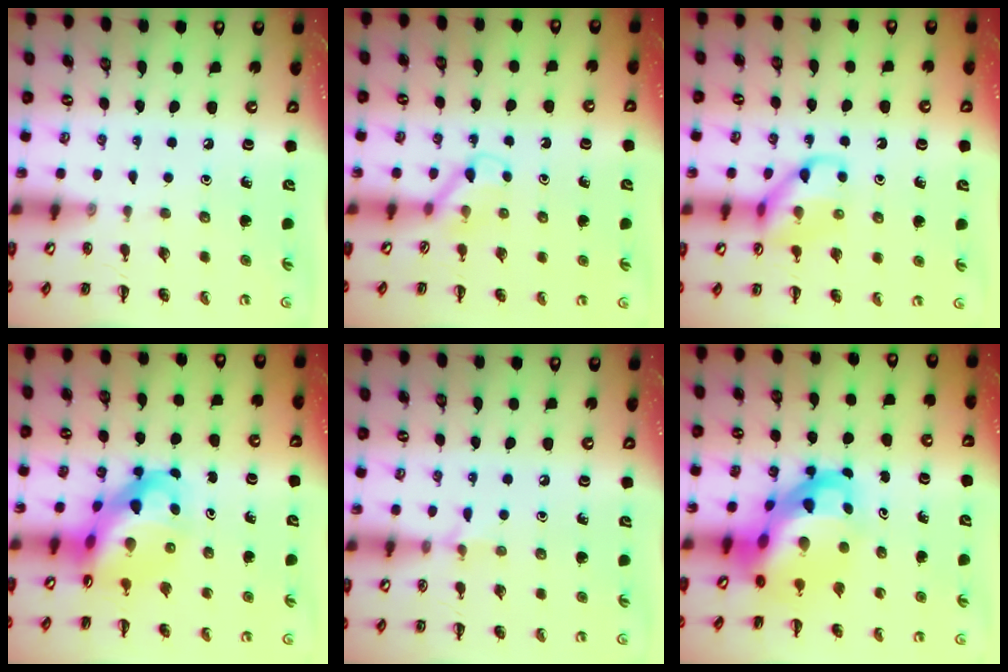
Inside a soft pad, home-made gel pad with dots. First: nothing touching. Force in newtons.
{"total": 2.9, "press": 2.7, "slide": 1.1}
{"total": 10.5, "press": 10.5, "slide": 0.7}
{"total": 8.8, "press": 8.3, "slide": 2.9}
{"total": 5.1, "press": 4.8, "slide": 1.7}
{"total": 9.8, "press": 9.4, "slide": 2.6}